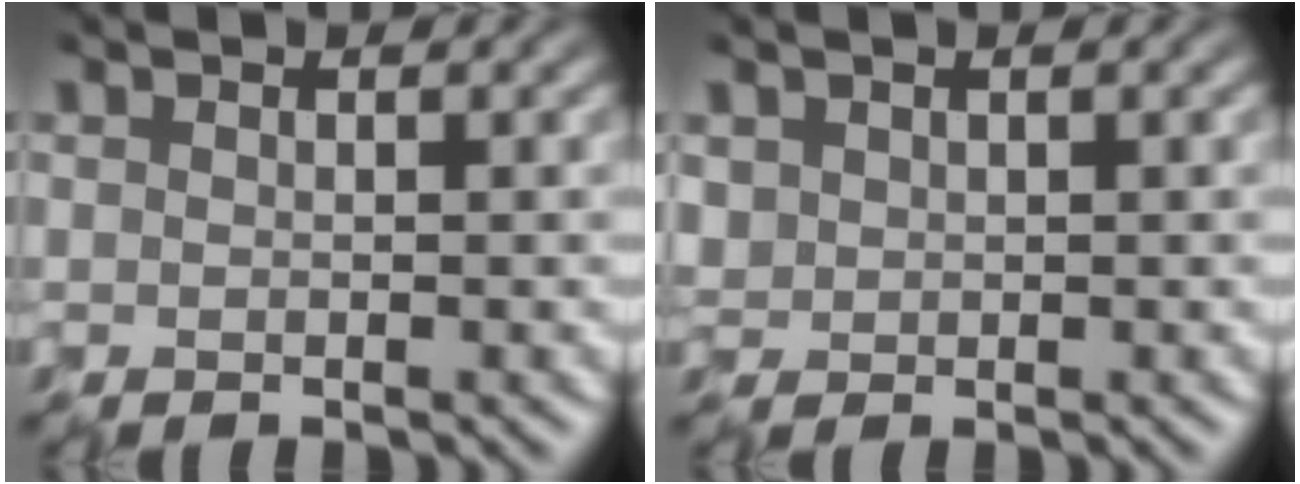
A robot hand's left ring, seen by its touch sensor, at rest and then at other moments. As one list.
[{"total": 1.2, "force": [0.4, 1.1, 0.4], "torque": [-0.021, -0.003, 0.015]}]